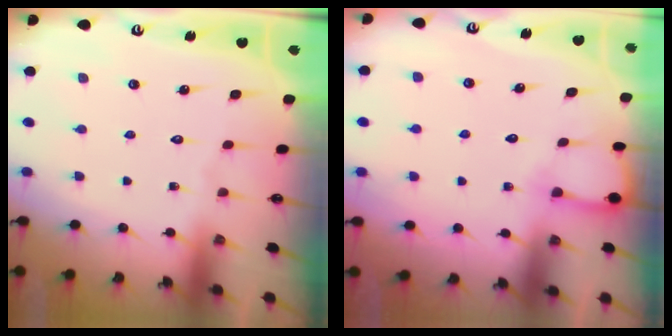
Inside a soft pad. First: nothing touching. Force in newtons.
{"total": 4.0, "press": 4.0, "slide": 0.4}